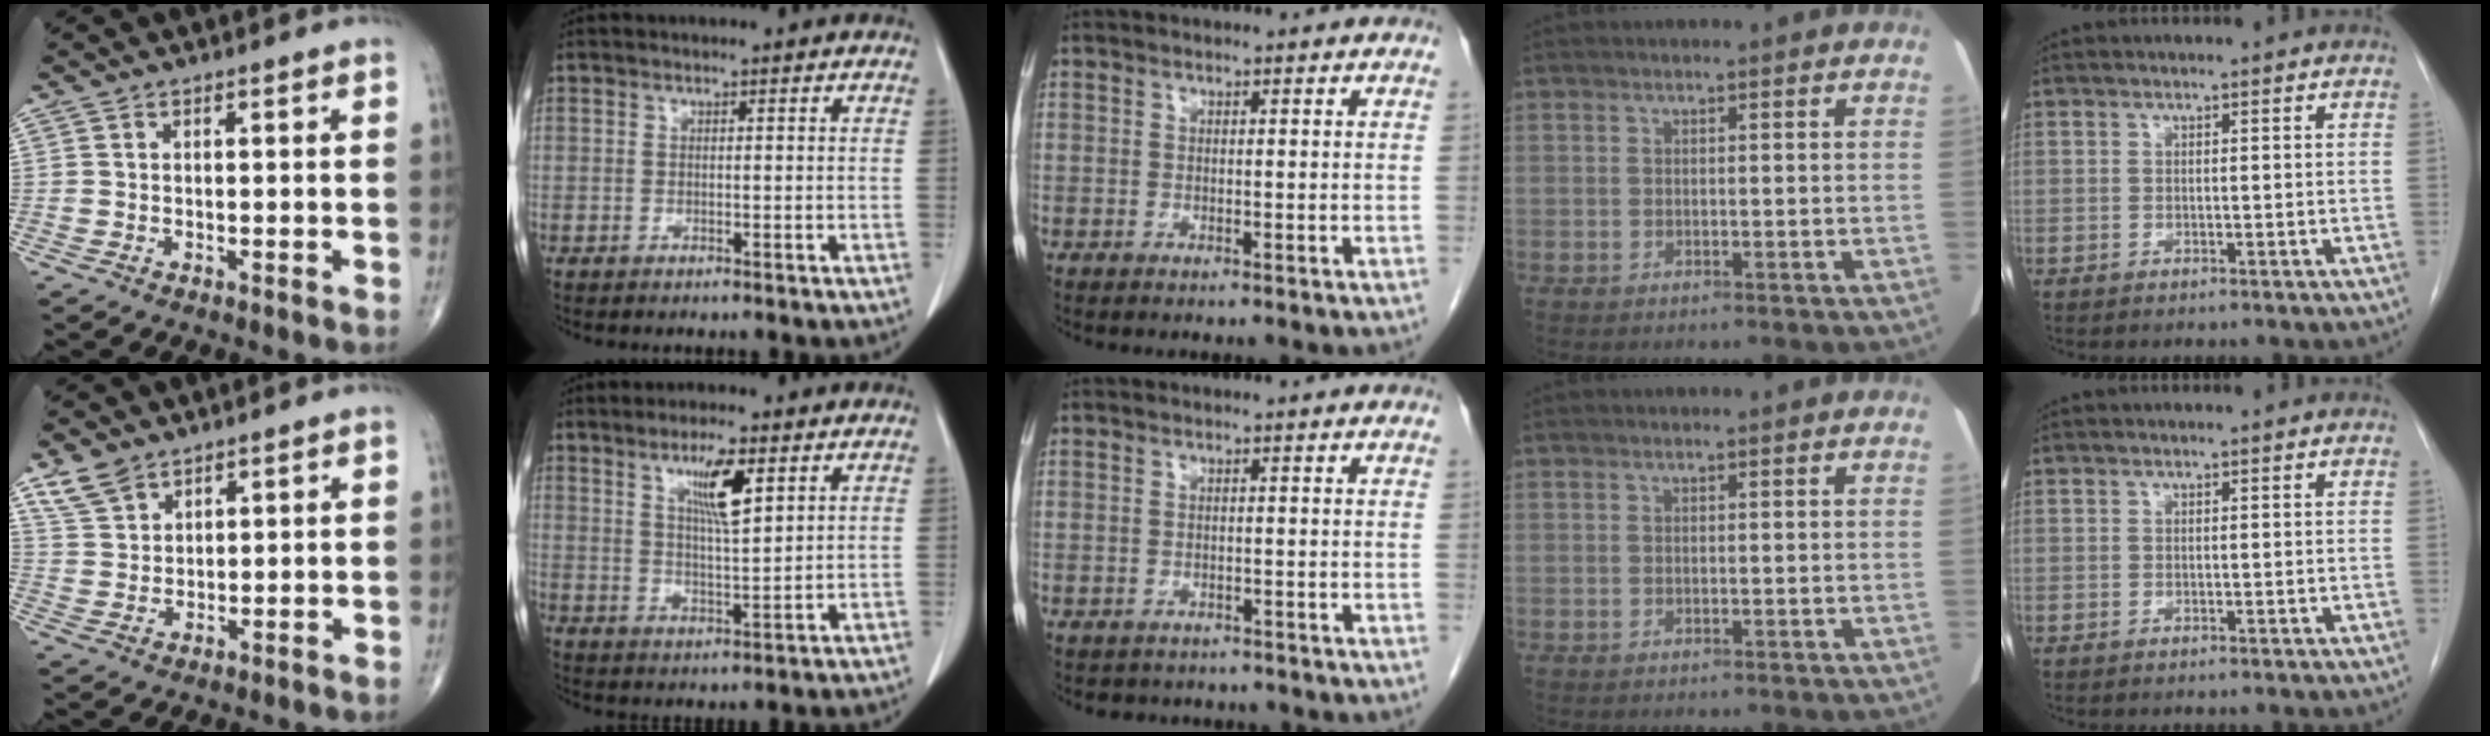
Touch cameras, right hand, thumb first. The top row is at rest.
{"thumb": {"total": 5.6, "force": [4.1, 3.2, 2.1], "torque": [-0.033, -0.016, 0.089]}, "index": {"total": 7.1, "force": [3.4, 0.9, 6.2], "torque": [-0.111, -0.005, 0.060]}, "middle": {"total": 3.6, "force": [-3.2, 1.6, 0.4], "torque": [-0.013, 0.000, -0.039]}}